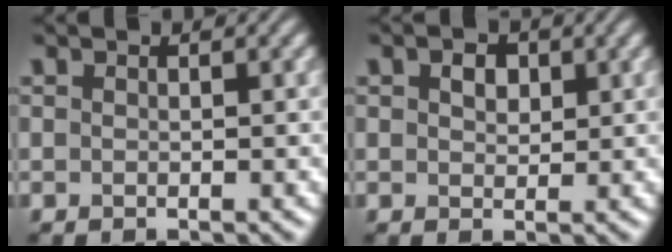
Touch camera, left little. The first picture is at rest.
{"total": 1.9, "force": [0.8, 1.3, 1.1], "torque": [-0.021, 0.002, 0.012]}